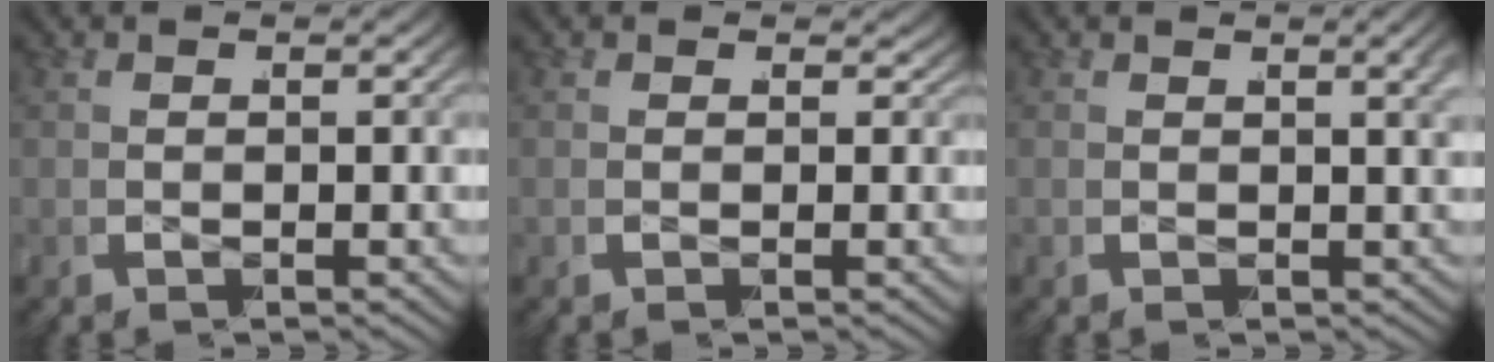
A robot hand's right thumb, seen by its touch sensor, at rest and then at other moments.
{"total": 1.1, "force": [0.8, 0.8, 0.3], "torque": [-0.007, -0.006, 0.013]}
{"total": 1.0, "force": [0.1, -1.0, 0.0], "torque": [0.002, 0.005, 0.003]}